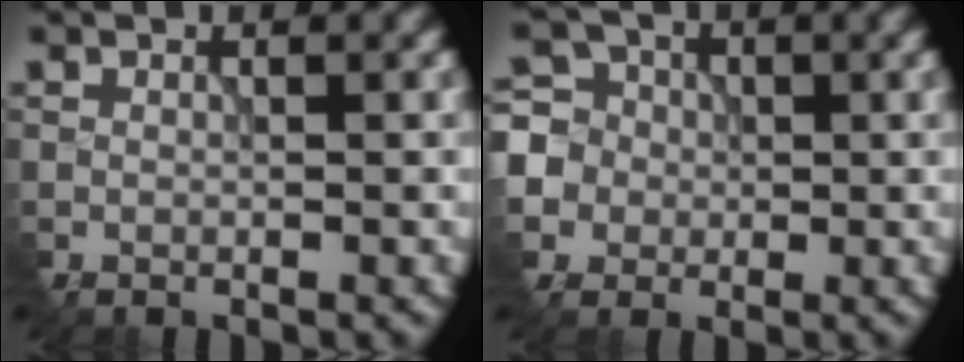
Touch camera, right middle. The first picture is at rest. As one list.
[{"total": 6.1, "force": [-0.3, 5.9, 1.6], "torque": [-0.052, 0.039, -0.030]}]